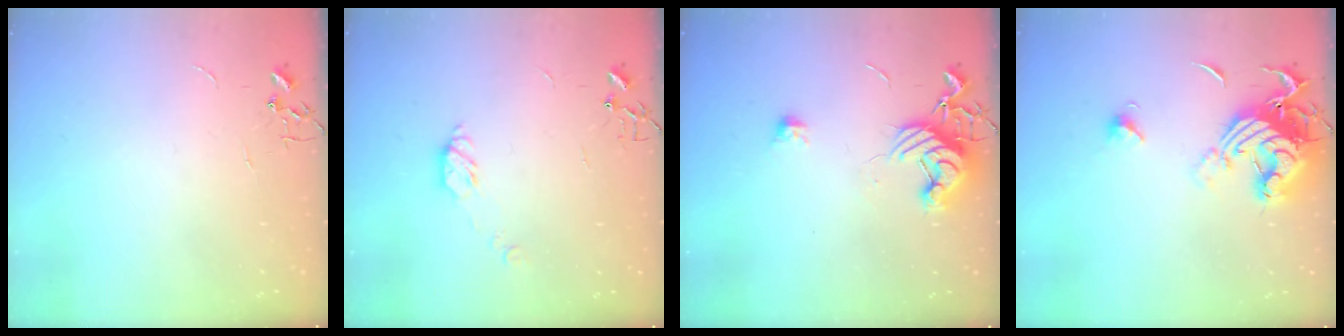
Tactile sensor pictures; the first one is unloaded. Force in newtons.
{"total": 6.4, "press": 6.4, "slide": 0.3}
{"total": 12.1, "press": 12.0, "slide": 0.4}
{"total": 15.2, "press": 15.1, "slide": 1.4}